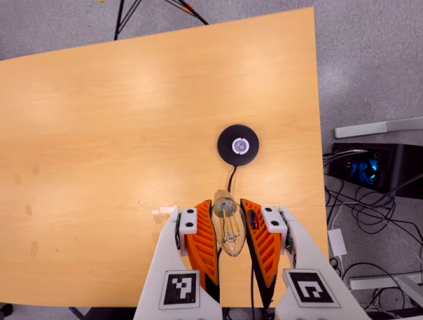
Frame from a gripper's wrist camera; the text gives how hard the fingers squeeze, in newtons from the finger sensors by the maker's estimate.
{"total": 23.2, "left": 26.2, "right": 20.2}